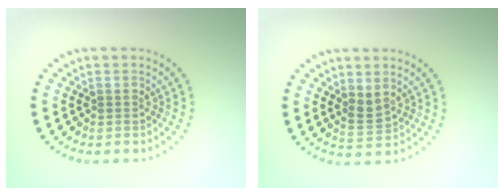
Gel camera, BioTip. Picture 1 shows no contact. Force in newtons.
{"total": 1.8, "press": 1.5, "slide": 1.1}